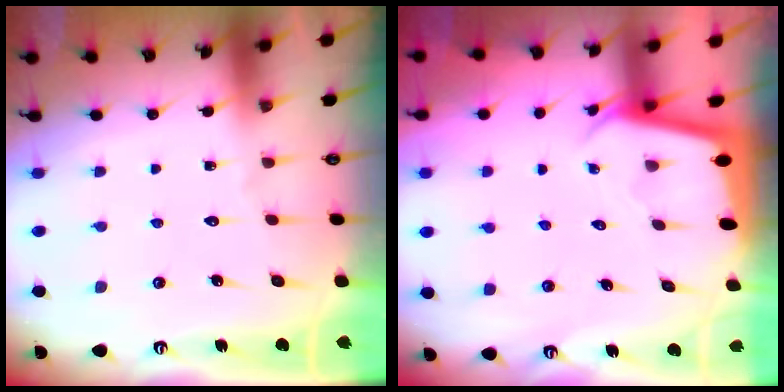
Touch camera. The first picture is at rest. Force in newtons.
{"total": 2.2, "press": 2.2, "slide": 0.1}